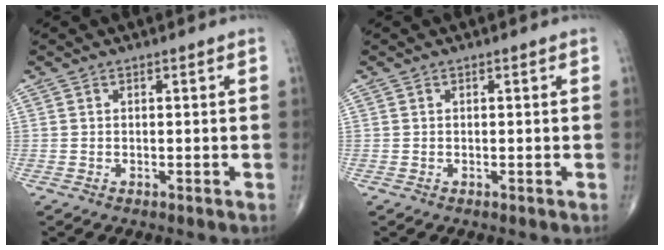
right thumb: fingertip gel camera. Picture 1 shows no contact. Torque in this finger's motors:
{"motor_torque": [0.00, 0.00, 0.00, 0.00, 0.00]}